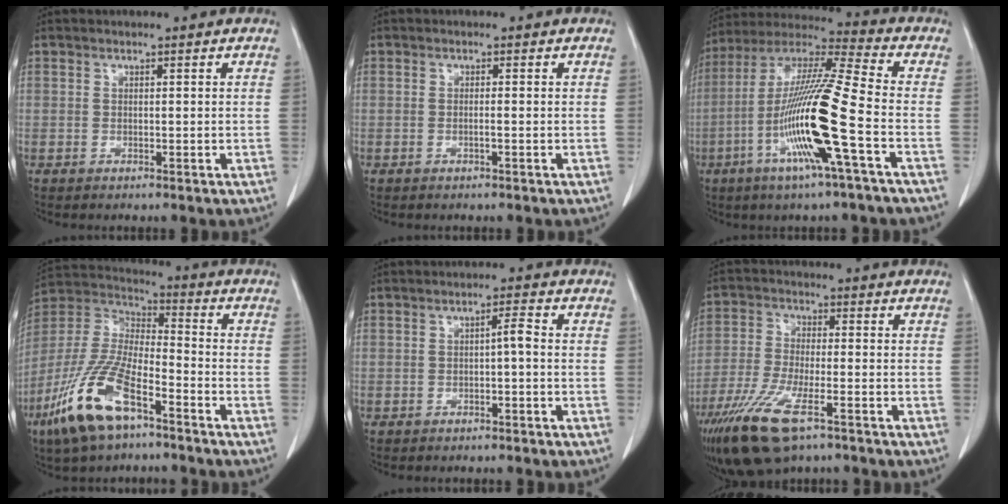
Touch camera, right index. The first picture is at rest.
{"total": 0.7, "force": [-0.3, -0.1, 0.6], "torque": [-0.009, 0.001, -0.005]}
{"total": 17.8, "force": [-5.5, -0.6, 16.9], "torque": [-0.335, -0.011, -0.114]}
{"total": 15.6, "force": [-9.0, 4.7, 11.9], "torque": [-0.261, -0.016, -0.173]}
{"total": 1.9, "force": [-0.4, 0.1, 1.8], "torque": [-0.027, 0.004, -0.007]}
{"total": 12.2, "force": [-7.5, 2.9, 9.1], "torque": [-0.184, -0.028, -0.133]}